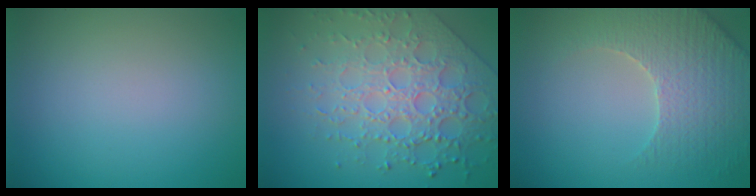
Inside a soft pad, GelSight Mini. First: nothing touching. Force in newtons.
{"total": 6.8, "press": 5.4, "slide": 4.2}
{"total": 4.6, "press": 4.3, "slide": 1.4}